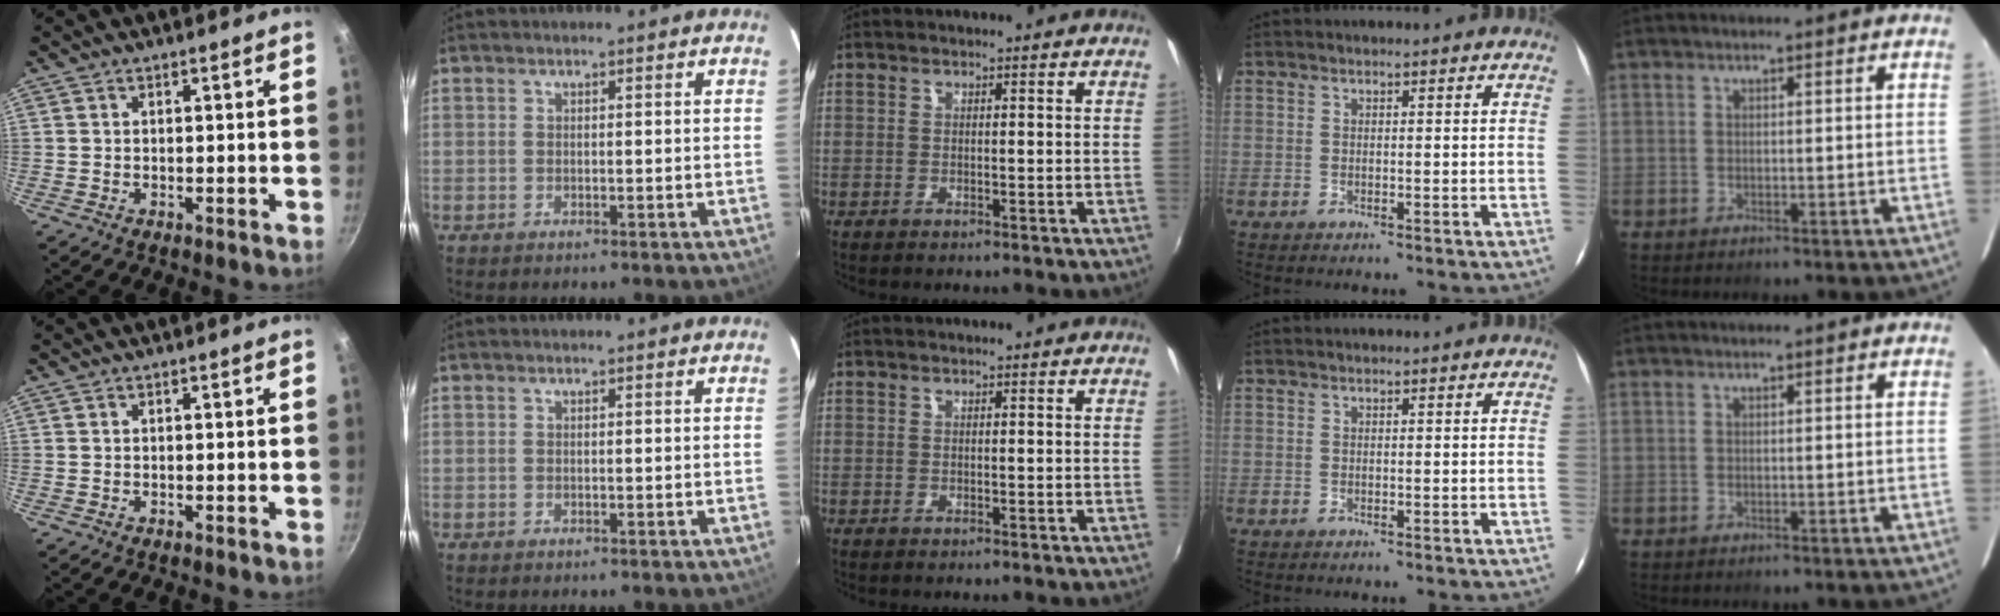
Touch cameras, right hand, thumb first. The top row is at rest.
{}